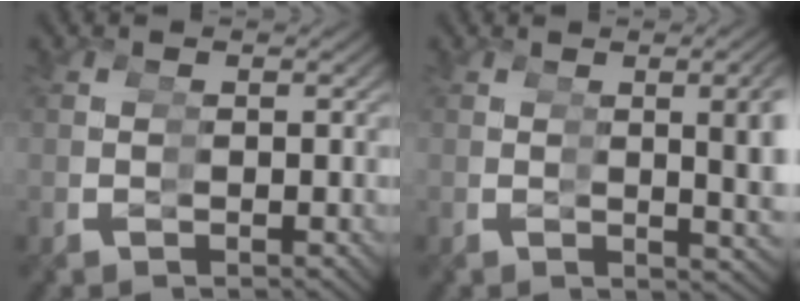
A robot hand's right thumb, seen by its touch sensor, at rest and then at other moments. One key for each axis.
{"total": 4.8, "fx": 0.6, "fy": 1.3, "fz": 4.6, "tx": -0.050, "ty": 0.006, "tz": 0.012}